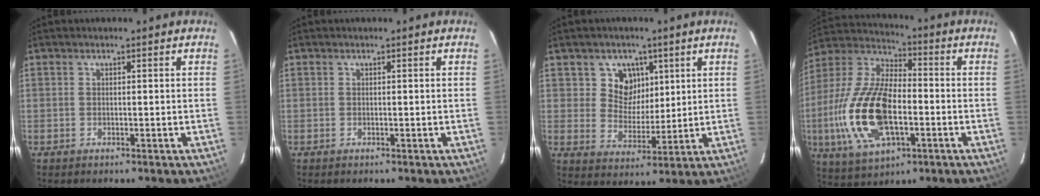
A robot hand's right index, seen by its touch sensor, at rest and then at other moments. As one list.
[{"total": 0.0}, {"total": 7.4, "force": [3.1, 6.4, 2.0], "torque": [-0.032, -0.001, 0.059]}, {"total": 20.1, "force": [-4.6, 9.5, 17.1], "torque": [-0.373, -0.008, -0.083]}]